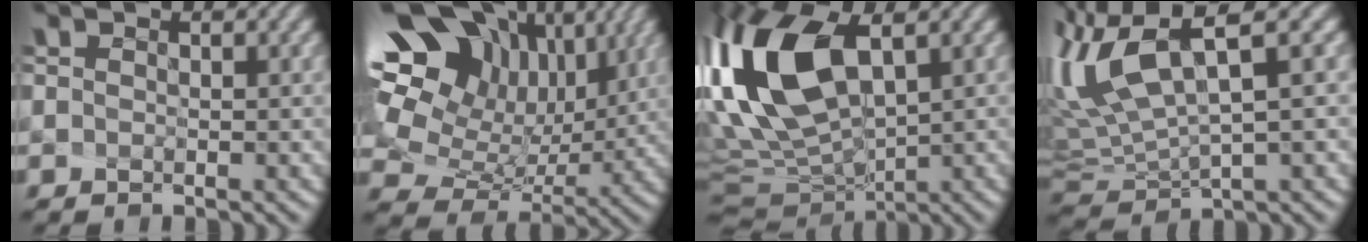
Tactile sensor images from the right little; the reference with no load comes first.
{"total": 18.1, "force": [7.7, 12.6, 10.5], "torque": [-0.259, 0.022, 0.170]}
{"total": 12.7, "force": [2.4, 6.3, 10.8], "torque": [-0.279, -0.021, 0.071]}
{"total": 7.8, "force": [3.1, 1.6, 6.9], "torque": [-0.185, -0.003, 0.092]}